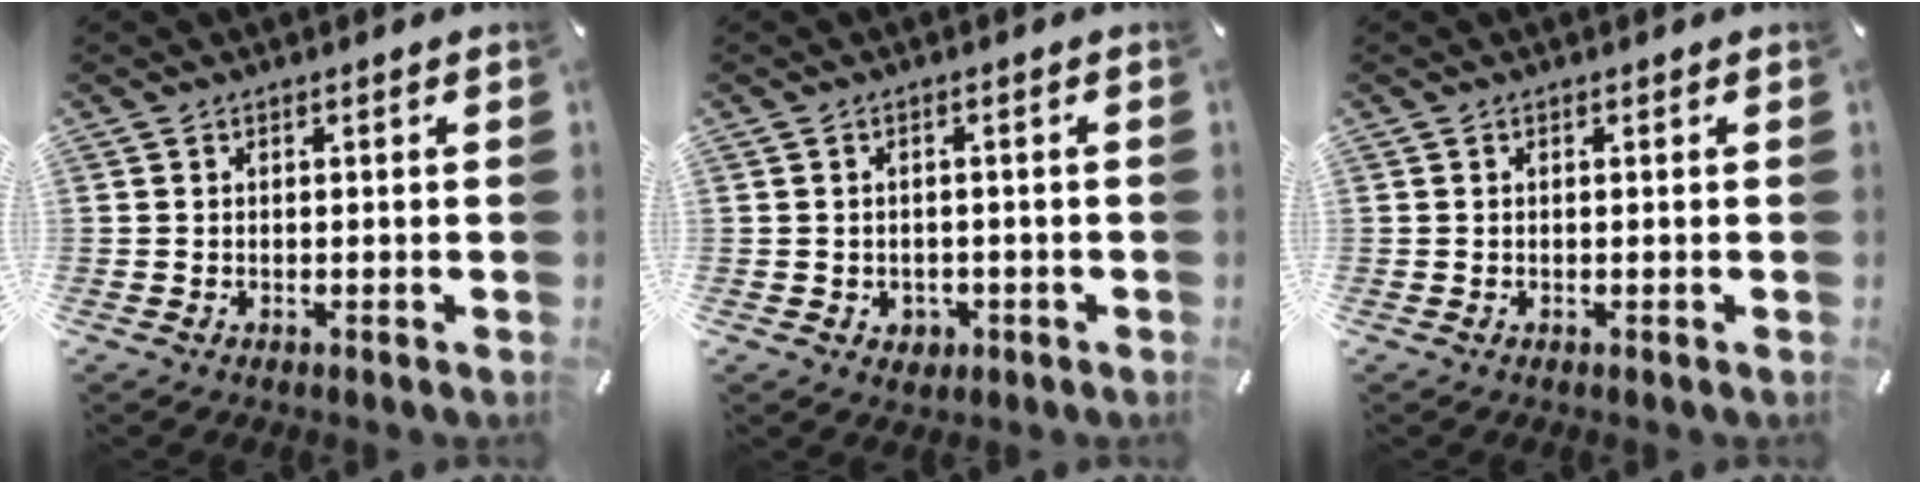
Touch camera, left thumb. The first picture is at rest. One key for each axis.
{"total": 2.6, "fx": -0.6, "fy": 2.4, "fz": 0.7, "tx": -0.007, "ty": -0.001, "tz": -0.014}
{"total": 0.0}